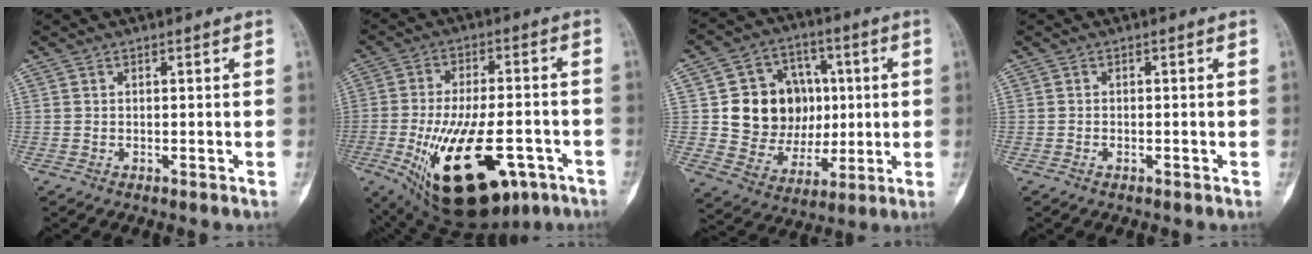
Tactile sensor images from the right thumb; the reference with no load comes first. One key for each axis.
{"total": 23.3, "fx": -9.1, "fy": 10.8, "fz": 18.6, "tx": -0.308, "ty": 0.007, "tz": -0.122}
{"total": 16.5, "fx": 1.8, "fy": 13.6, "fz": 9.1, "tx": -0.088, "ty": 0.008, "tz": 0.048}
{"total": 0.5, "fx": -0.3, "fy": 0.3, "fz": 0.3, "tx": -0.010, "ty": 0.004, "tz": -0.005}